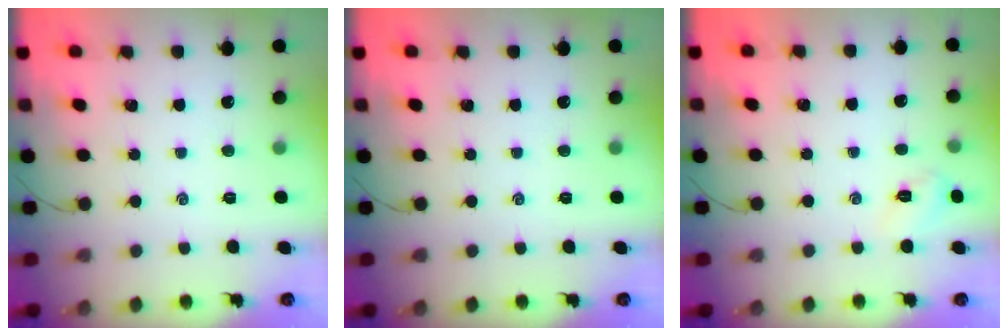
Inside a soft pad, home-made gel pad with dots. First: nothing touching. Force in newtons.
{"total": 0.0}
{"total": 6.0, "press": 5.8, "slide": 1.6}